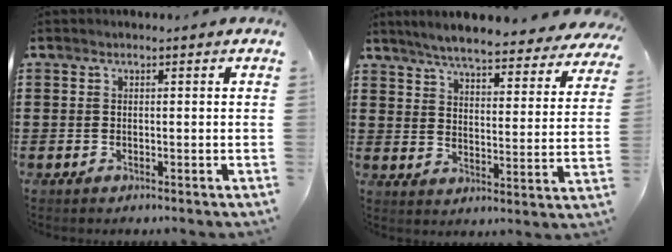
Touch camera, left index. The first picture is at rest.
{"total": 5.8, "force": [5.5, -0.1, 2.1], "torque": [-0.064, -0.036, 0.091]}